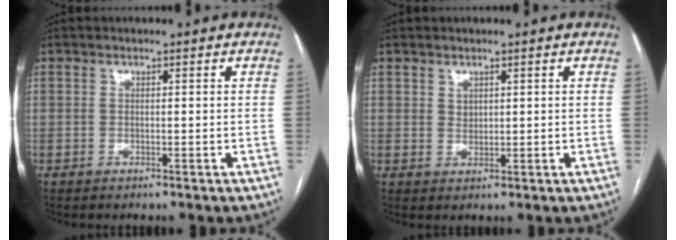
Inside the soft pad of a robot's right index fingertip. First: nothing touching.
{"total": 1.3, "force": [0.8, 1.0, 0.5], "torque": [-0.004, -0.005, 0.016]}